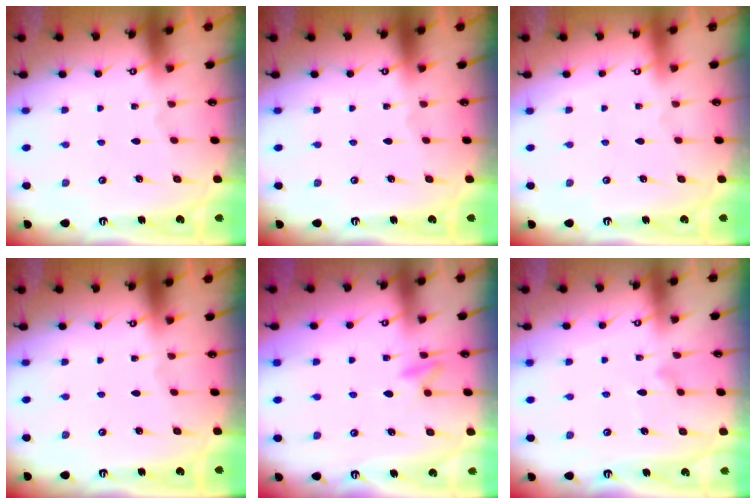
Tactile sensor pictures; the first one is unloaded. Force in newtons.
{"total": 0.0}
{"total": 3.9, "press": 3.9, "slide": 0.1}
{"total": 0.0}
{"total": 7.6, "press": 7.5, "slide": 0.9}
{"total": 9.0, "press": 9.0, "slide": 0.5}